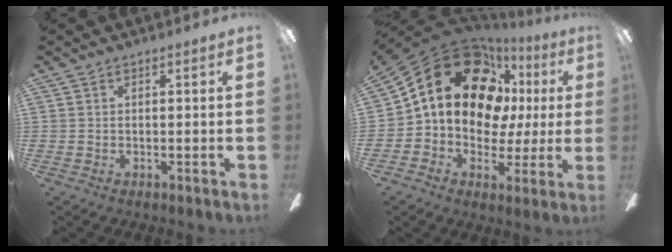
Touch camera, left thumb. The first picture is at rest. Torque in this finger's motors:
{"motor_torque": [1.64, 3.37, 1.48, -1.29, 0.26]}